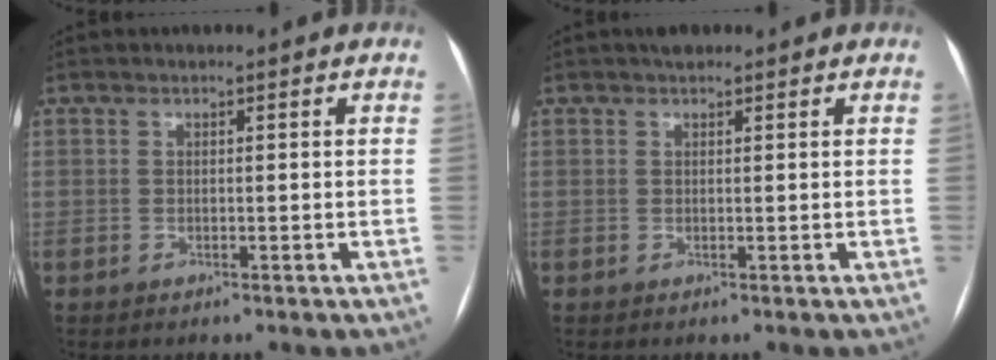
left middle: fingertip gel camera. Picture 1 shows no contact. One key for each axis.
{"total": 1.5, "fx": 1.2, "fy": 0.7, "fz": 0.7, "tx": -0.014, "ty": 0.014, "tz": 0.017}